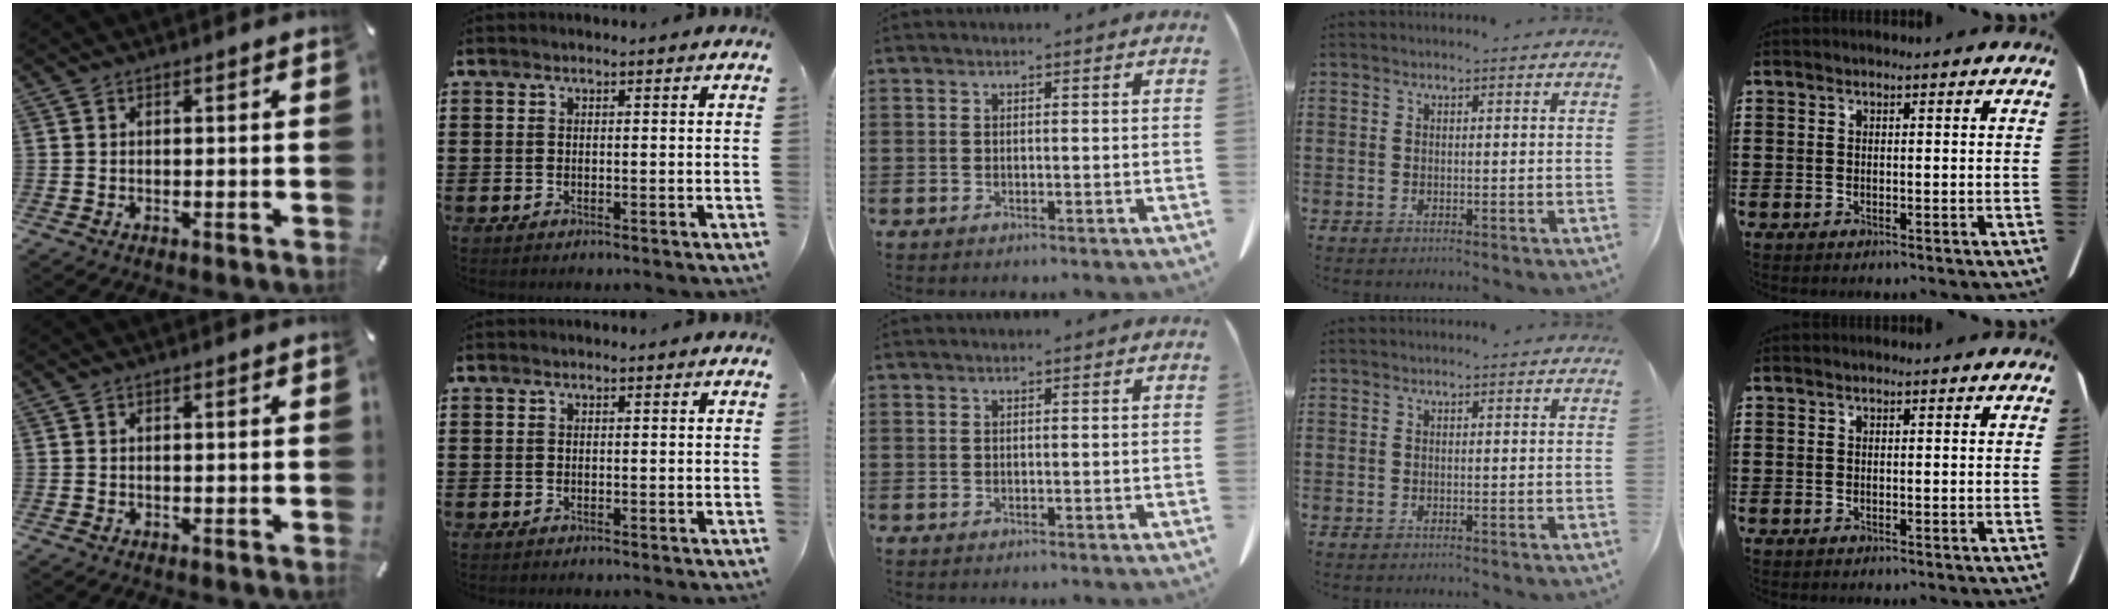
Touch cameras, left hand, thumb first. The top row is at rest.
{}